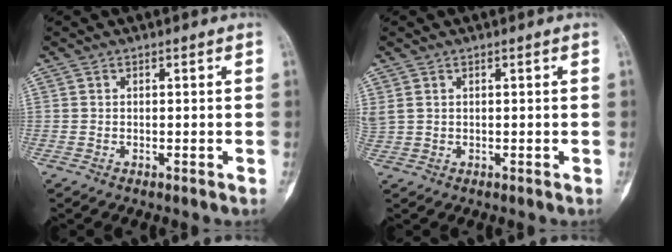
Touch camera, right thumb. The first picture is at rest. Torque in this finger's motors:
{"motor_torque": [-0.13, 0.25, 0.95, 0.10, 0.07]}